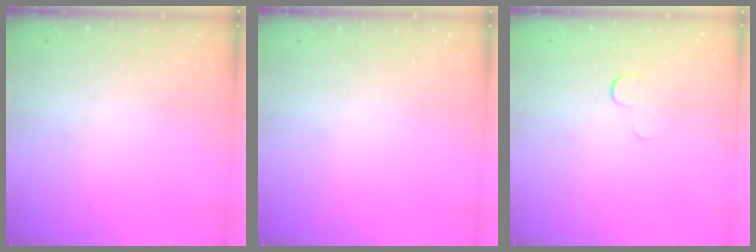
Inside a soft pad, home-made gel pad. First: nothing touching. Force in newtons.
{"total": 0.0}
{"total": 3.9, "press": 3.9, "slide": 0.4}